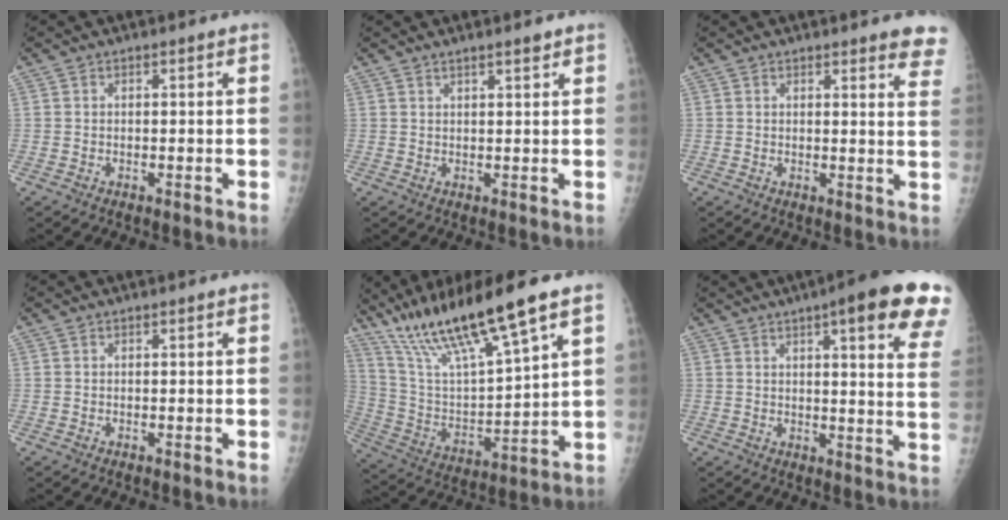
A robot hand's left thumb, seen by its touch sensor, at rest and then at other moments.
{"total": 2.0, "force": [1.6, 0.1, 1.2], "torque": [-0.016, -0.008, 0.025]}
{"total": 7.5, "force": [6.3, 1.3, 3.7], "torque": [-0.016, -0.031, 0.047]}
{"total": 0.0}
{"total": 20.6, "force": [14.0, 2.6, 14.9], "torque": [-0.262, -0.050, 0.266]}
{"total": 18.9, "force": [10.9, 3.3, 15.1], "torque": [-0.175, -0.031, 0.118]}